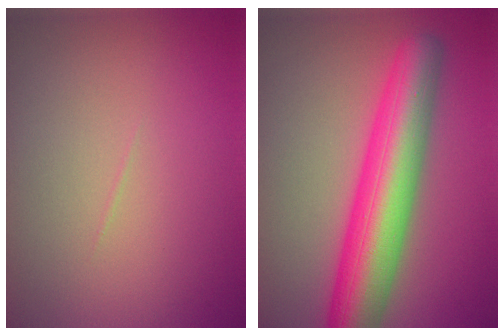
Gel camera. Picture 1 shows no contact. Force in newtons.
{"total": 9.3, "press": 9.3, "slide": 0.2}